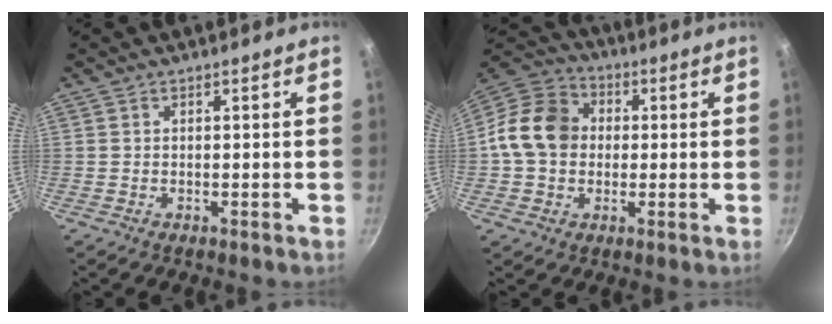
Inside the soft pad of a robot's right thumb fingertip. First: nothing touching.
{"total": 13.1, "force": [0.4, 10.9, 7.3], "torque": [-0.100, 0.025, -0.014]}